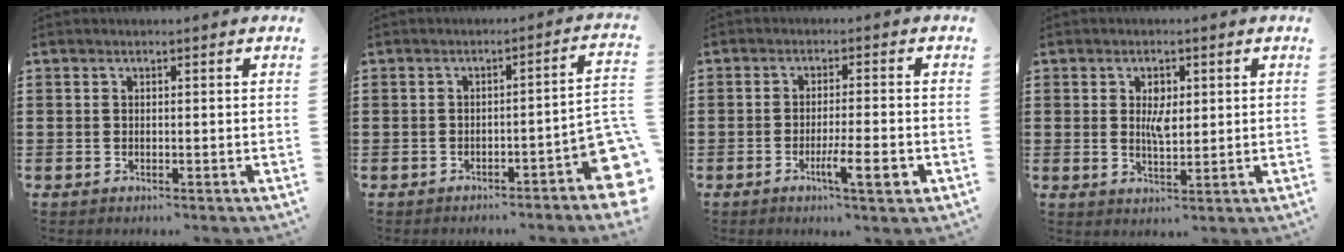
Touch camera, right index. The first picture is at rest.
{"total": 4.6, "force": [-2.9, 0.6, 3.5], "torque": [-0.049, -0.010, -0.053]}
{"total": 6.3, "force": [-2.7, 0.7, 5.7], "torque": [-0.095, -0.010, -0.043]}
{"total": 3.6, "force": [0.8, 1.7, 3.1], "torque": [-0.057, 0.003, 0.012]}